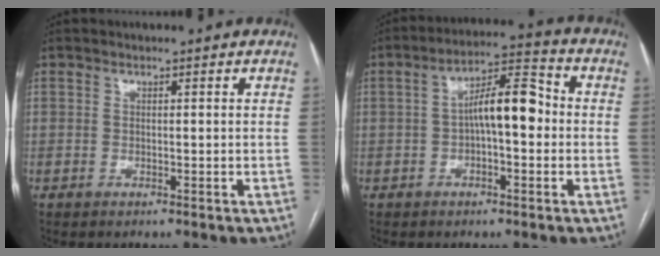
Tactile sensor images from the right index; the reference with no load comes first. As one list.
[{"total": 8.8, "force": [-0.3, 2.5, 8.5], "torque": [-0.144, 0.034, -0.005]}]